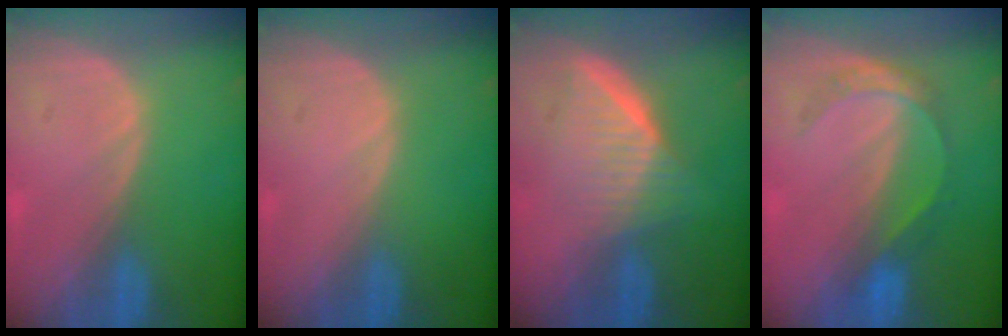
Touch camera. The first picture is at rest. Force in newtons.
{"total": 0.0}
{"total": 6.8, "press": 6.1, "slide": 3.1}
{"total": 4.5, "press": 4.5, "slide": 0.2}